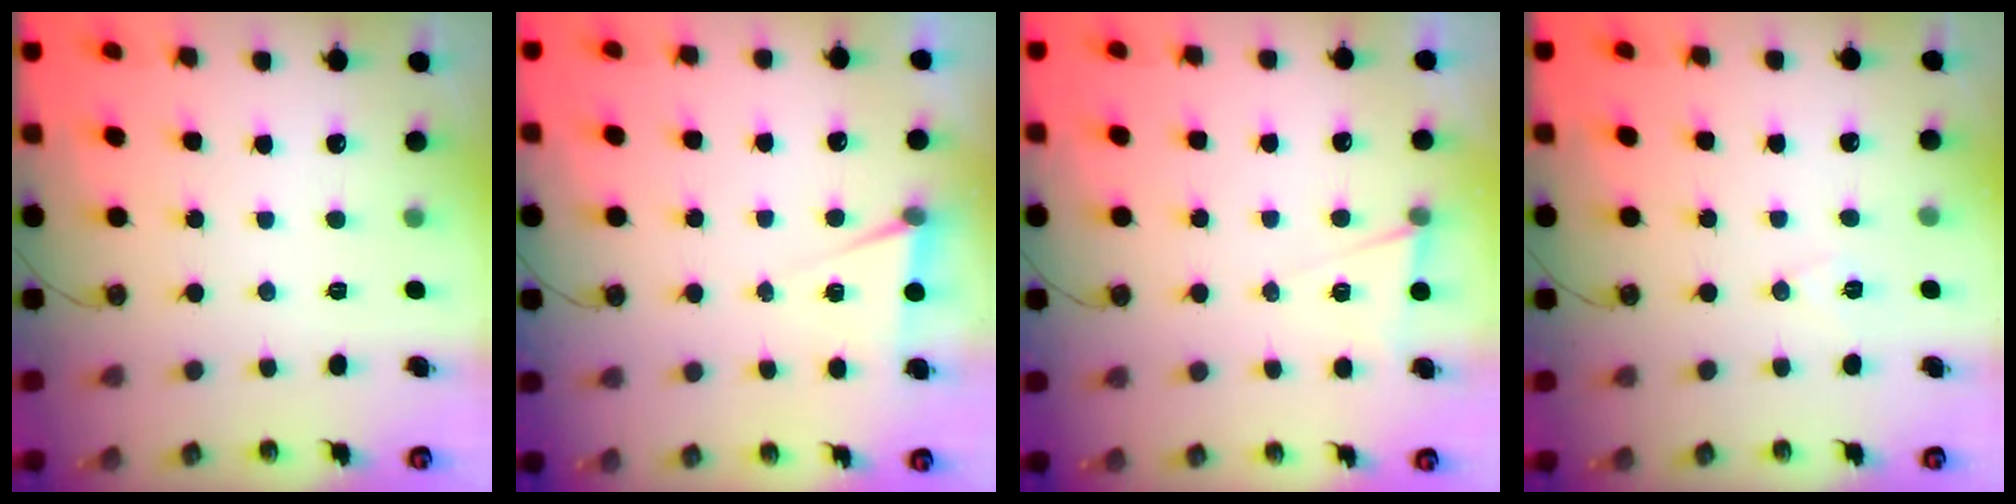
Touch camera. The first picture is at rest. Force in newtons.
{"total": 5.5, "press": 3.3, "slide": 4.4}
{"total": 5.8, "press": 3.6, "slide": 4.5}
{"total": 6.3, "press": 4.4, "slide": 4.5}